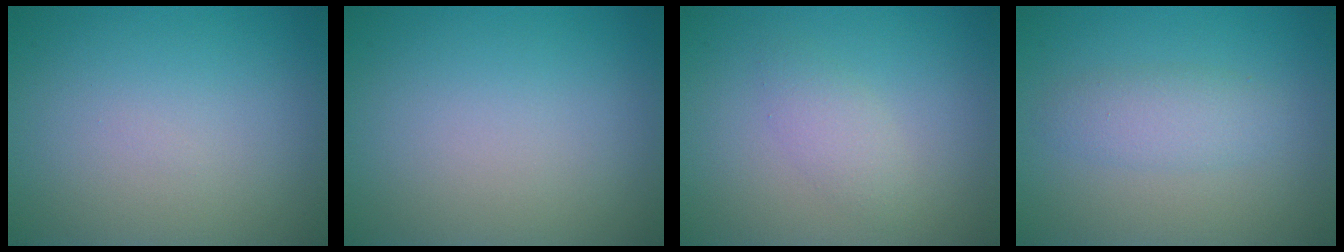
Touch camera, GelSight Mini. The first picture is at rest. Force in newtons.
{"total": 0.0}
{"total": 1.7, "press": 1.7, "slide": 0.1}
{"total": 2.3, "press": 2.3, "slide": 0.1}